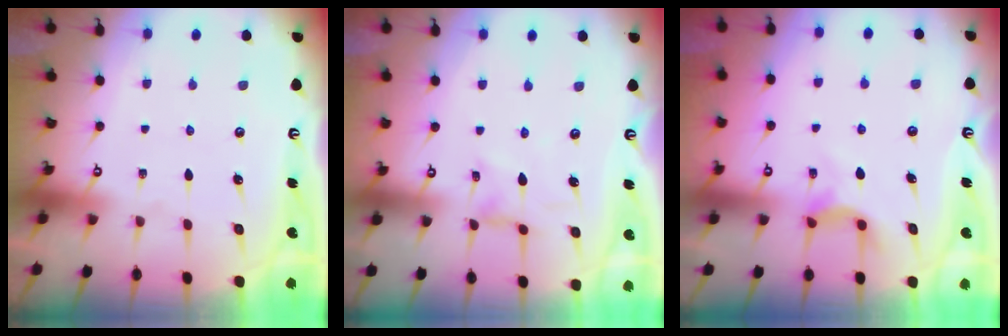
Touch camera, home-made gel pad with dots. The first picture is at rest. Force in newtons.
{"total": 0.5, "press": 0.5, "slide": 0.3}
{"total": 4.7, "press": 4.6, "slide": 0.4}